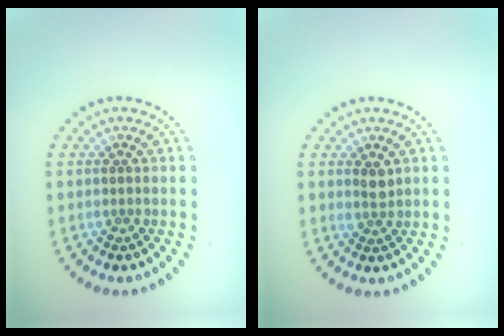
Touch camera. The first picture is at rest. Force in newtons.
{"total": 1.4, "press": 1.2, "slide": 0.8}